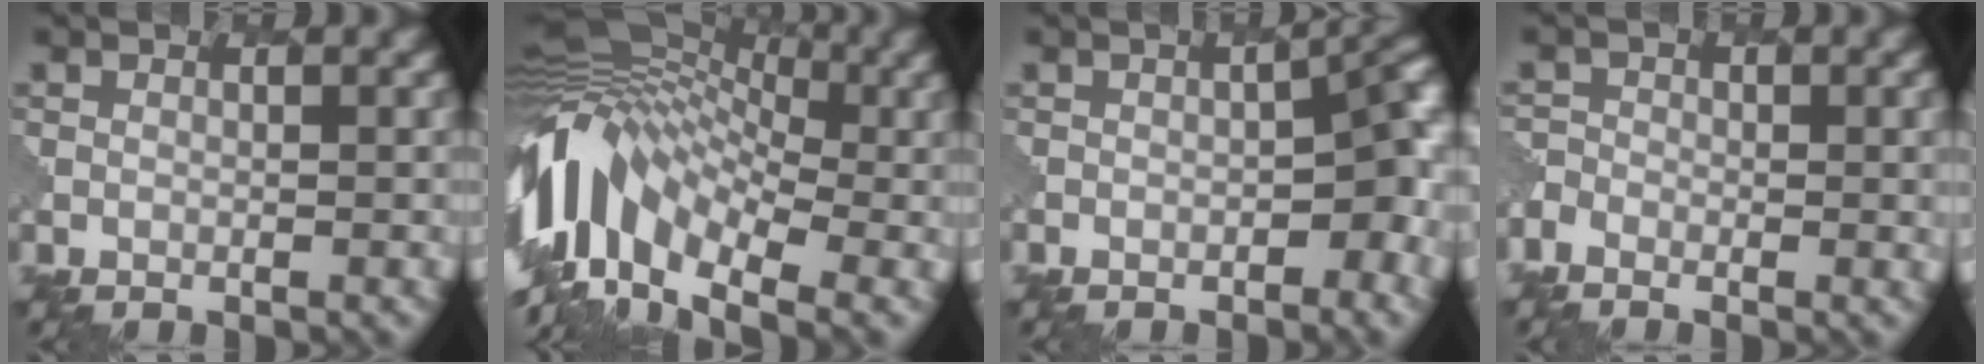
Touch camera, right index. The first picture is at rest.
{"total": 13.1, "force": [-1.8, 8.4, 9.9], "torque": [-0.212, 0.023, -0.046]}
{"total": 6.2, "force": [-2.2, 2.8, 5.1], "torque": [-0.038, 0.005, -0.028]}
{"total": 3.5, "force": [-1.8, 1.8, 2.4], "torque": [-0.041, -0.008, -0.035]}